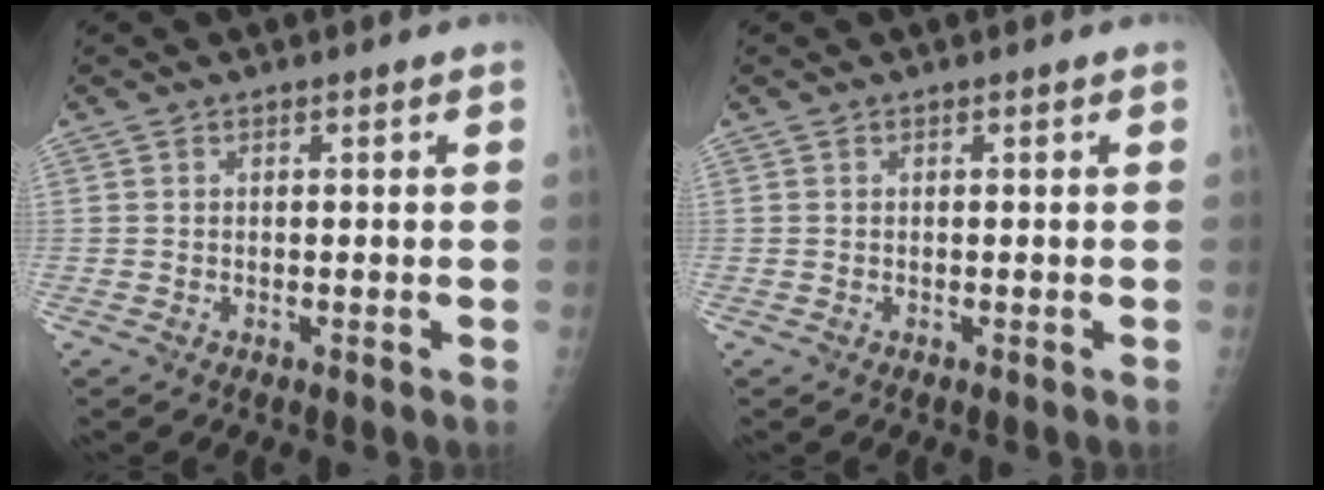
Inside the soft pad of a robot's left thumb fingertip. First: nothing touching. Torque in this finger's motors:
{"motor_torque": [0.13, -0.13, 0.00, 0.00, 0.00]}